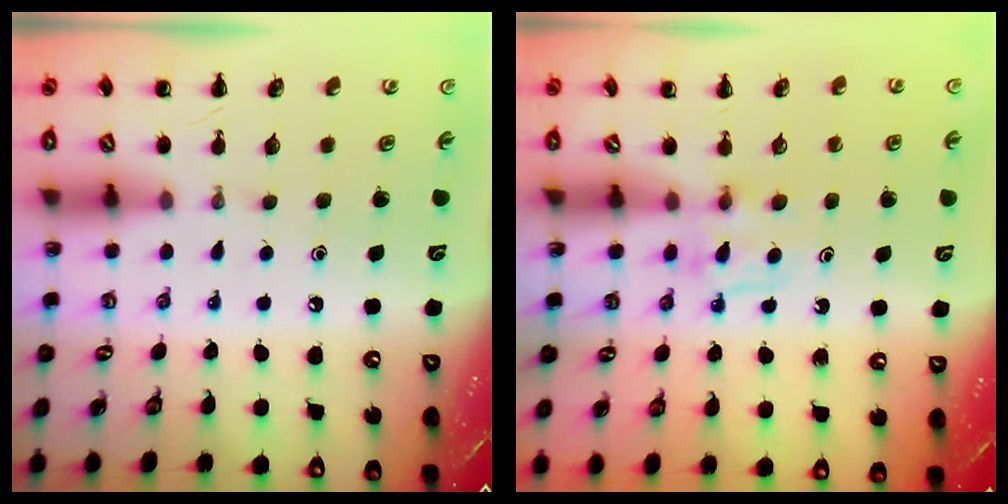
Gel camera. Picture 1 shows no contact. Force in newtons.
{"total": 4.7, "press": 4.5, "slide": 1.3}